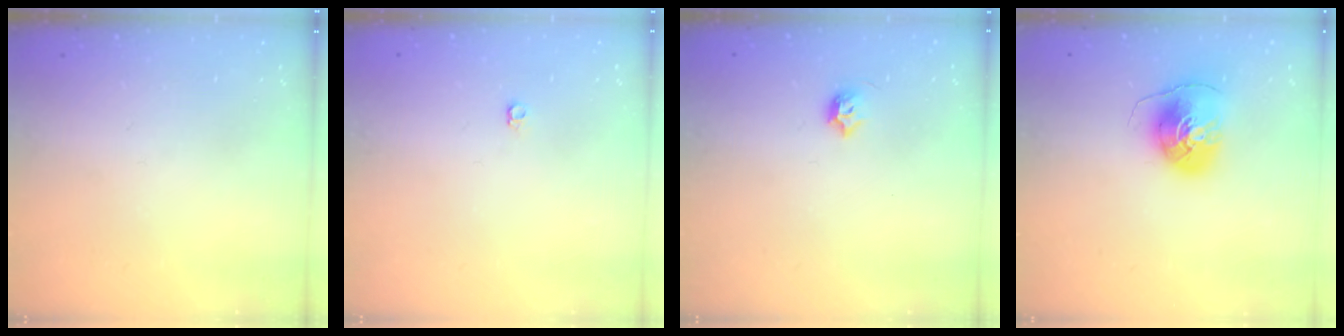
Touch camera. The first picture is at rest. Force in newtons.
{"total": 3.6, "press": 3.5, "slide": 0.6}
{"total": 5.5, "press": 5.4, "slide": 0.9}
{"total": 8.5, "press": 8.4, "slide": 0.7}